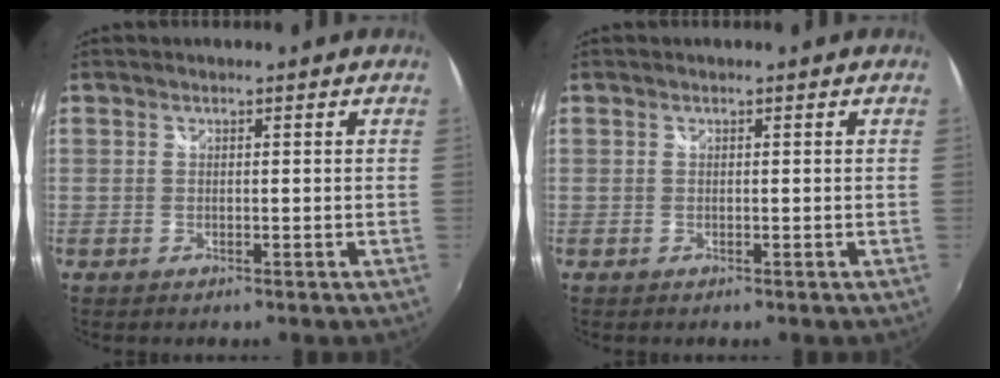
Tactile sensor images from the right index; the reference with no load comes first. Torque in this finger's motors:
{"motor_torque": [0.00, 0.00, 0.00, 0.00]}